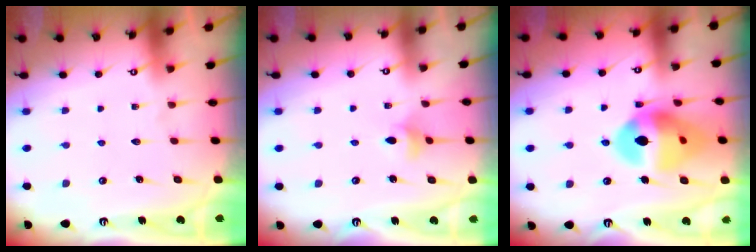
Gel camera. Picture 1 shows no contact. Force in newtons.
{"total": 5.0, "press": 4.9, "slide": 1.0}
{"total": 16.1, "press": 15.1, "slide": 5.5}